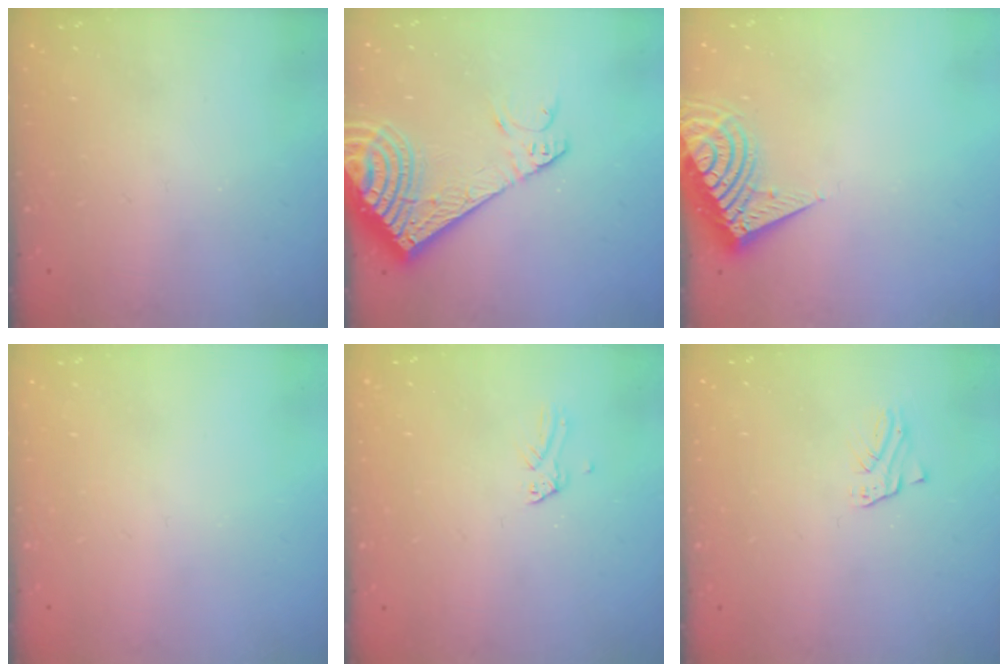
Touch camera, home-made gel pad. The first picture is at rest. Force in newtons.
{"total": 16.2, "press": 15.9, "slide": 3.1}
{"total": 11.4, "press": 11.3, "slide": 1.5}
{"total": 0.0}
{"total": 0.0}
{"total": 1.6, "press": 1.6, "slide": 0.2}